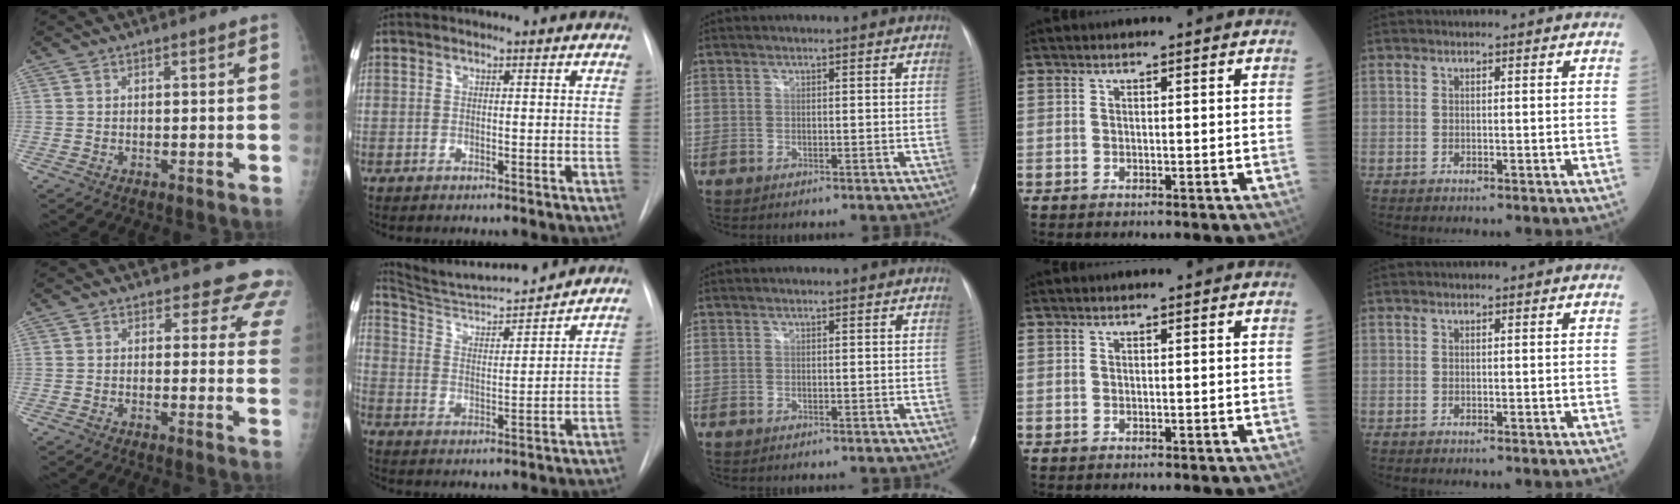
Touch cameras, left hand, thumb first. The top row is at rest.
{"thumb": {"total": 9.8, "force": [8.5, 4.7, 1.6], "torque": [0.037, -0.040, 0.061]}, "index": {"total": 13.7, "force": [13.1, 0.5, 4.0], "torque": [-0.072, 0.000, 0.213]}}